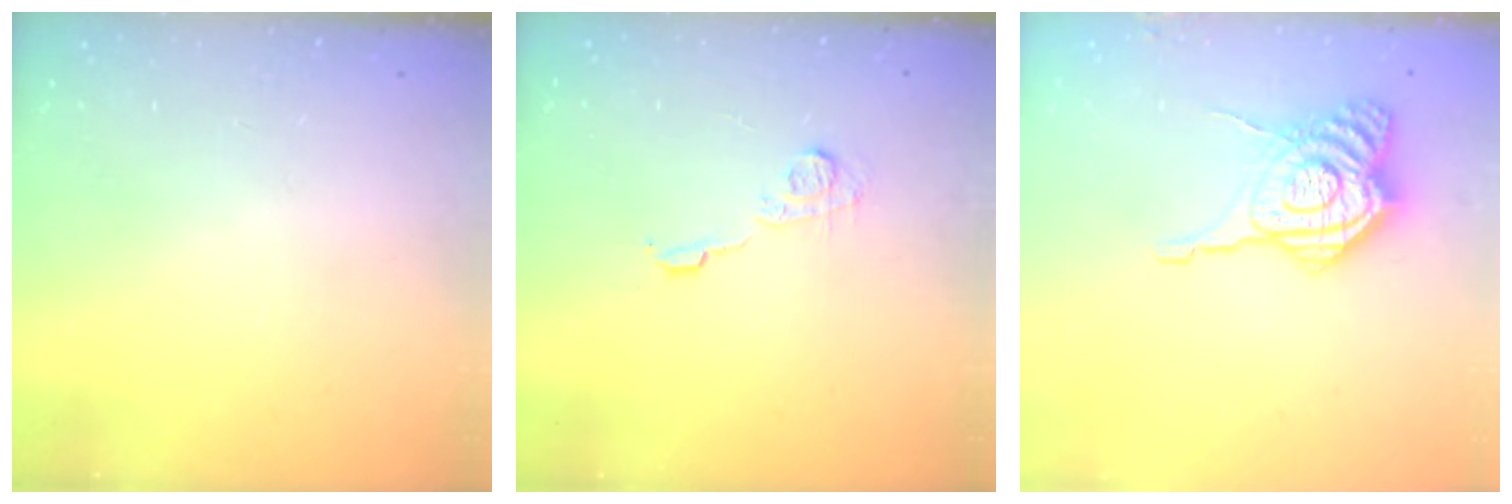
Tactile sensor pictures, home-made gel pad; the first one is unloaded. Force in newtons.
{"total": 7.3, "press": 7.2, "slide": 0.4}
{"total": 12.9, "press": 12.8, "slide": 1.3}